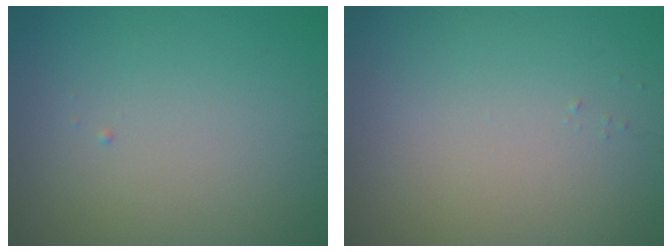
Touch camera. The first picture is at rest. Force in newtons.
{"total": 0.0}